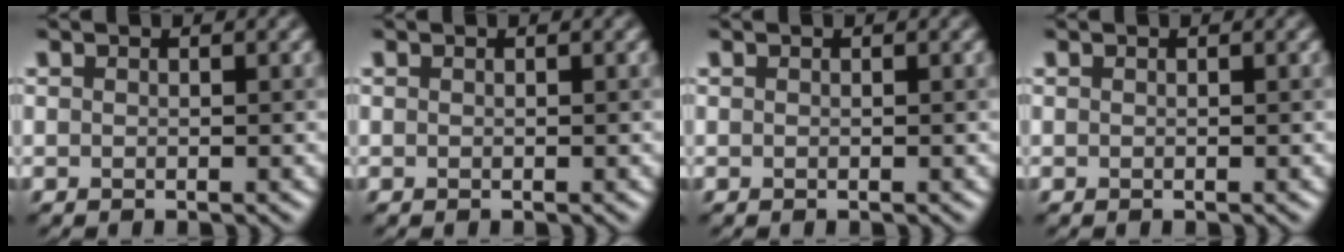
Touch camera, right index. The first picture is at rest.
{"total": 0.0}
{"total": 0.0}
{"total": 0.0}